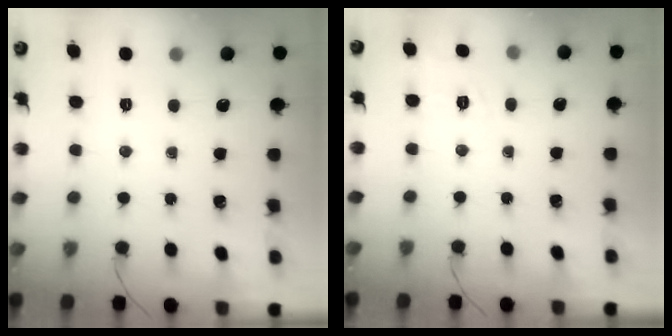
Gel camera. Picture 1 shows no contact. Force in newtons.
{"total": 3.3, "press": 2.6, "slide": 2.0}